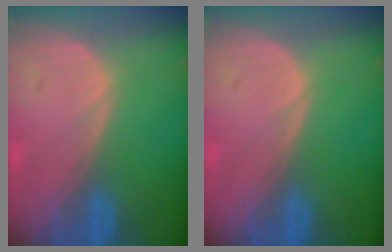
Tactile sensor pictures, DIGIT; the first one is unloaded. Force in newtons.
{"total": 0.0}